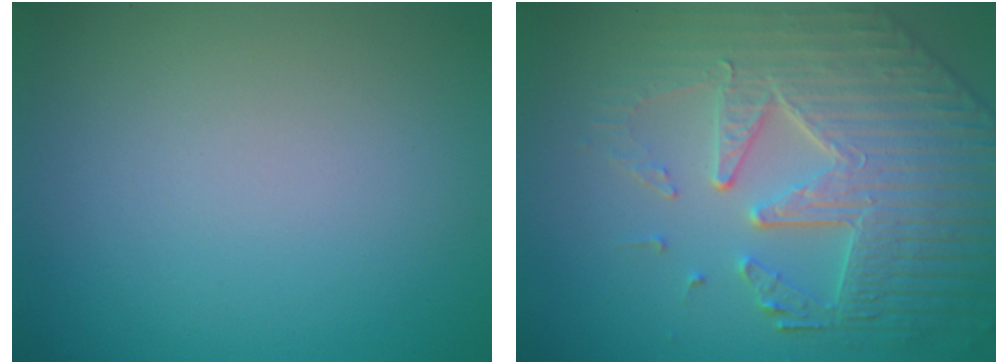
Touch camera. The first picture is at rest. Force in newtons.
{"total": 8.1, "press": 6.0, "slide": 5.4}